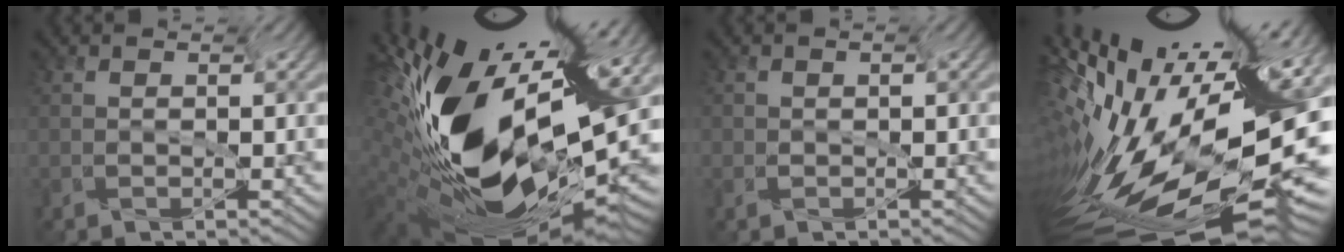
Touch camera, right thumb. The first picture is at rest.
{"total": 16.3, "force": [0.0, 7.8, 14.3], "torque": [-0.262, -0.027, 0.012]}
{"total": 1.1, "force": [-0.8, -0.1, -0.8], "torque": [0.011, 0.000, -0.017]}
{"total": 14.8, "force": [-4.6, 4.8, 13.2], "torque": [-0.226, -0.025, -0.057]}